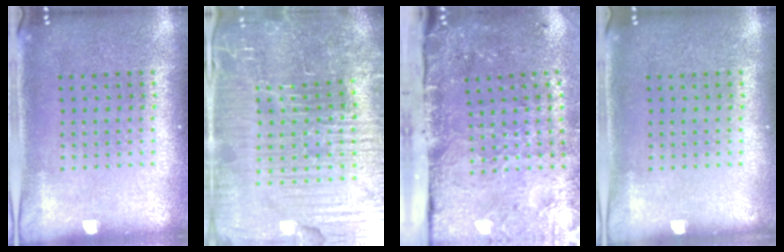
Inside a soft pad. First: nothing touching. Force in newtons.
{"total": 7.3, "press": 6.5, "slide": 3.4}
{"total": 5.1, "press": 3.7, "slide": 3.6}
{"total": 0.0}